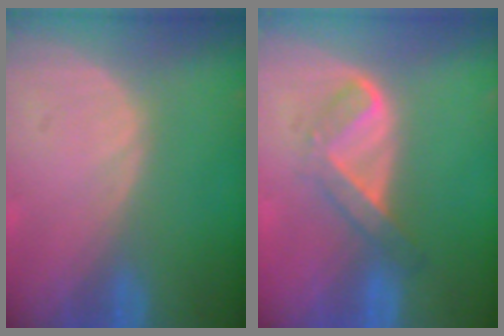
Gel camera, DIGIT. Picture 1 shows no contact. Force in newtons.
{"total": 5.4, "press": 4.5, "slide": 3.0}